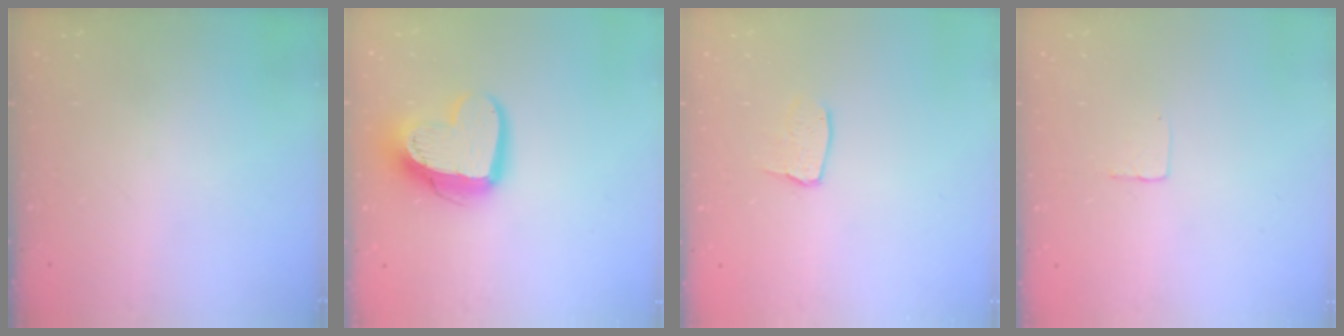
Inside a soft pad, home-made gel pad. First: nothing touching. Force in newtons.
{"total": 15.6, "press": 15.5, "slide": 1.6}
{"total": 3.0, "press": 3.0, "slide": 0.2}
{"total": 2.7, "press": 2.7, "slide": 0.1}